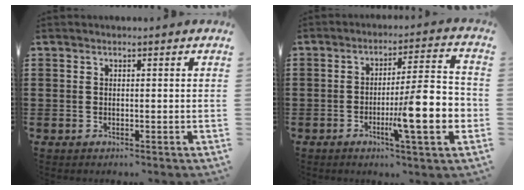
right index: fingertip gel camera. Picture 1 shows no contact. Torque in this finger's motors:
{"motor_torque": [2.14, 0.00, 0.40, 0.21]}